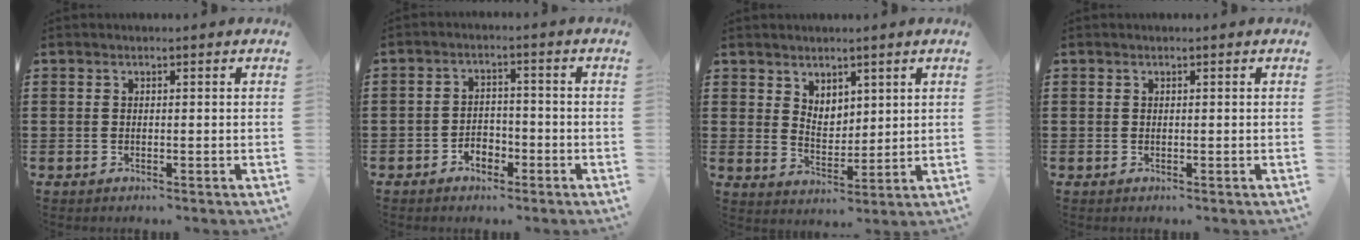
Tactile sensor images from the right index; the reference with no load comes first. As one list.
[{"total": 3.0, "force": [-2.1, 1.8, 1.1], "torque": [-0.025, 0.006, -0.045]}, {"total": 2.9, "force": [2.5, 1.4, 0.4], "torque": [-0.015, 0.002, 0.047]}, {"total": 0.0}]